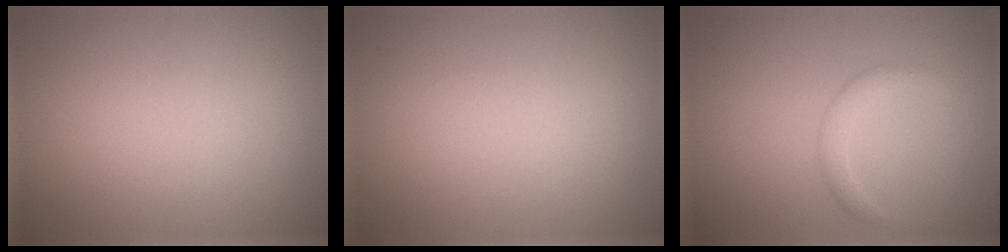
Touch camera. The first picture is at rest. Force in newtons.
{"total": 0.0}
{"total": 1.6, "press": 1.6, "slide": 0.1}